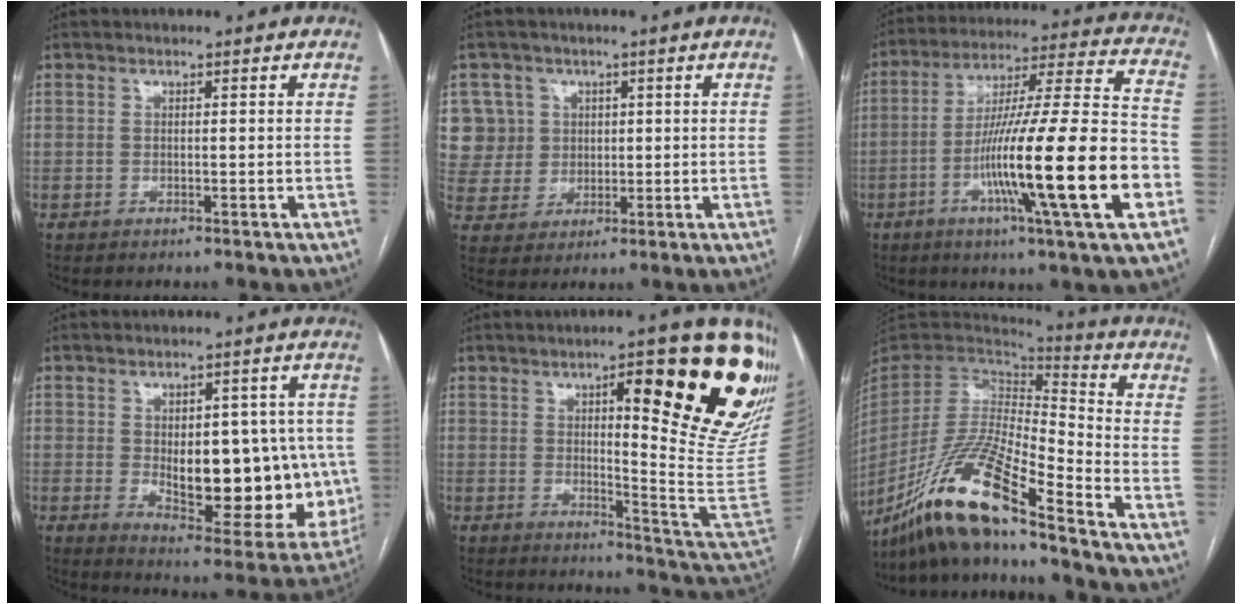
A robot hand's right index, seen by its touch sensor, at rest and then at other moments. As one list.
[{"total": 9.8, "force": [2.9, 9.3, 0.9], "torque": [-0.028, 0.039, 0.076]}, {"total": 23.4, "force": [-7.3, 0.1, 22.2], "torque": [-0.354, -0.016, -0.126]}, {"total": 19.0, "force": [-1.2, 8.3, 17.1], "torque": [-0.203, 0.007, 0.014]}, {"total": 23.4, "force": [10.4, 3.2, 20.7], "torque": [-0.196, -0.002, 0.133]}, {"total": 17.5, "force": [-13.1, 0.6, 11.6], "torque": [-0.230, -0.020, -0.249]}]